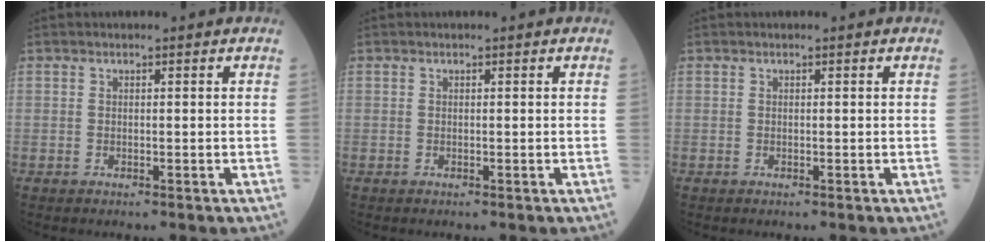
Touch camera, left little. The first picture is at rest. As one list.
[{"total": 0.0}, {"total": 0.0}]